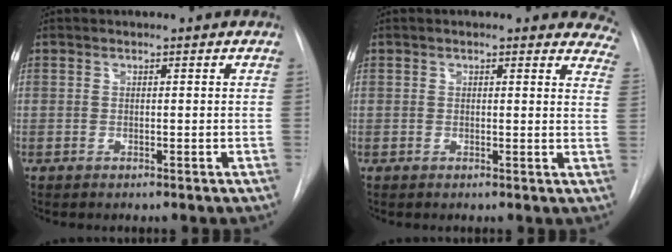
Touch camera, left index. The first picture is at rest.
{"total": 9.0, "force": [8.0, 2.9, 3.0], "torque": [0.005, -0.017, 0.054]}